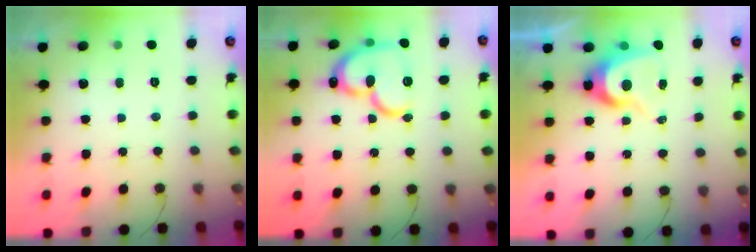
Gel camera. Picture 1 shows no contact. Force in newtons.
{"total": 21.1, "press": 20.9, "slide": 2.7}
{"total": 8.4, "press": 8.4, "slide": 0.5}